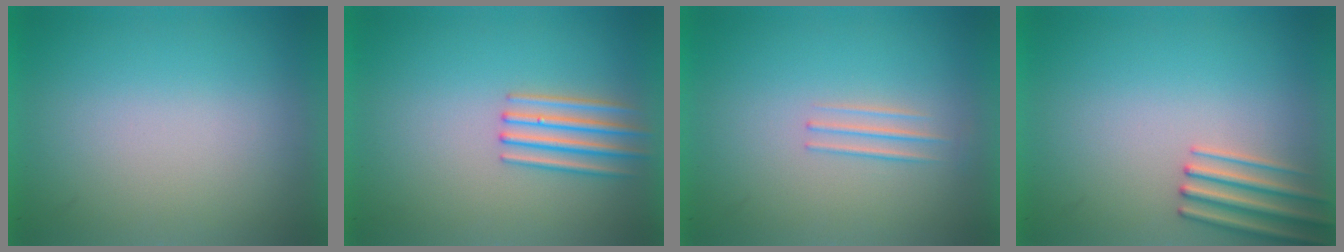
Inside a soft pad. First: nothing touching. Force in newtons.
{"total": 2.7}
{"total": 1.3}
{"total": 2.7}